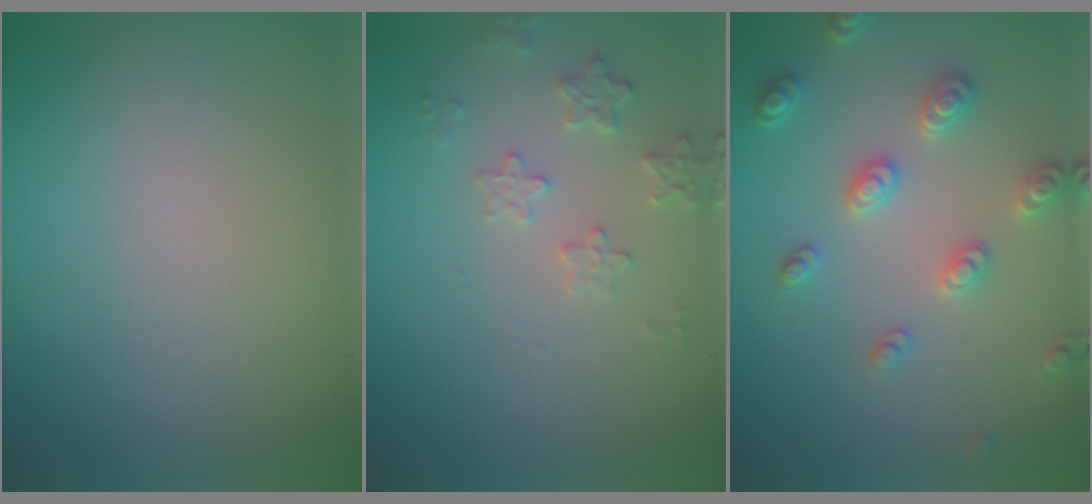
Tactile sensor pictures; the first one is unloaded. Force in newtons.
{"total": 2.2, "press": 2.1, "slide": 0.4}
{"total": 3.2, "press": 3.0, "slide": 0.9}